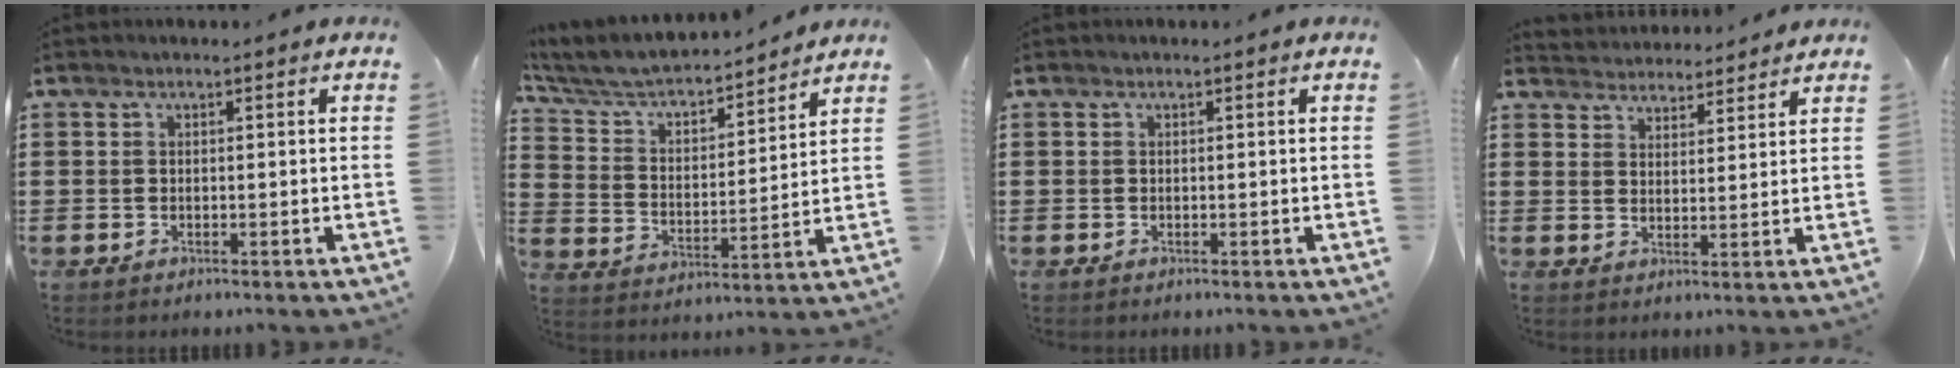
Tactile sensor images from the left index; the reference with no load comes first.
{"total": 5.5, "force": [5.0, 1.2, 1.9], "torque": [-0.061, -0.034, 0.079]}
{"total": 0.0}
{"total": 3.4, "force": [3.3, 0.5, -0.6], "torque": [-0.003, -0.012, 0.062]}